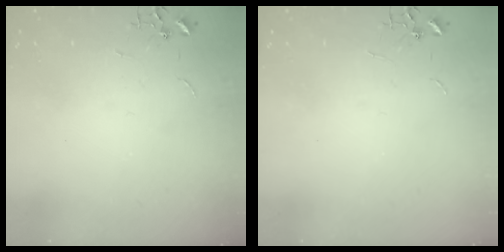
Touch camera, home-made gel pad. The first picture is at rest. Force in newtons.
{"total": 0.0}